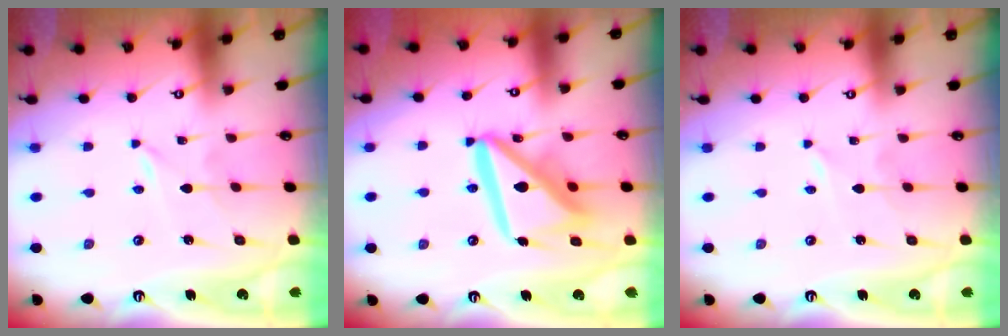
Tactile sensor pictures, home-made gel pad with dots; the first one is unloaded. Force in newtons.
{"total": 17.3, "press": 17.2, "slide": 2.1}
{"total": 0.5, "press": 0.5, "slide": 0.1}